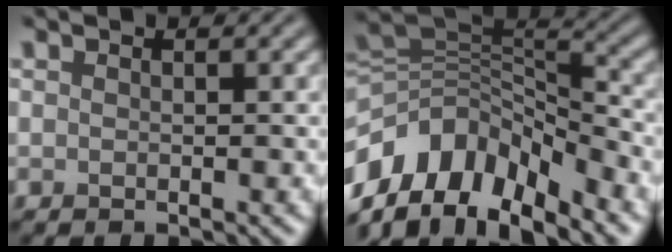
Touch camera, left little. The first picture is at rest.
{"total": 11.6, "force": [-6.7, 6.2, 7.1], "torque": [-0.133, 0.017, -0.130]}